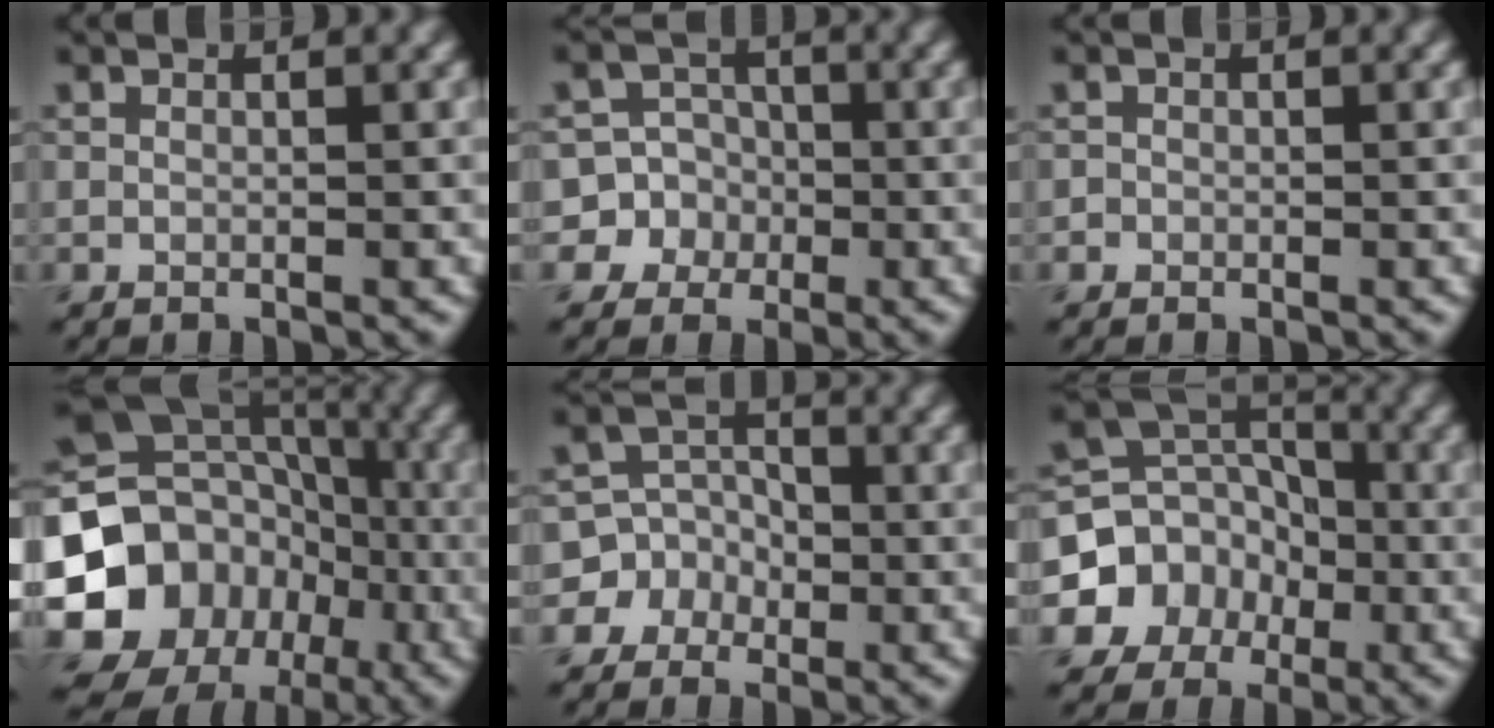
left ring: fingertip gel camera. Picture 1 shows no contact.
{"total": 7.5, "force": [-1.8, 7.2, 0.6], "torque": [-0.009, 0.015, -0.057]}
{"total": 0.5, "force": [-0.2, 0.4, 0.0], "torque": [0.004, -0.003, -0.006]}
{"total": 19.0, "force": [-5.7, 16.9, 6.4], "torque": [-0.136, -0.017, -0.121]}
{"total": 5.7, "force": [-2.1, 5.3, 0.6], "torque": [0.012, 0.016, -0.053]}
{"total": 6.8, "force": [-2.5, 6.1, 1.9], "torque": [-0.020, 0.015, -0.070]}